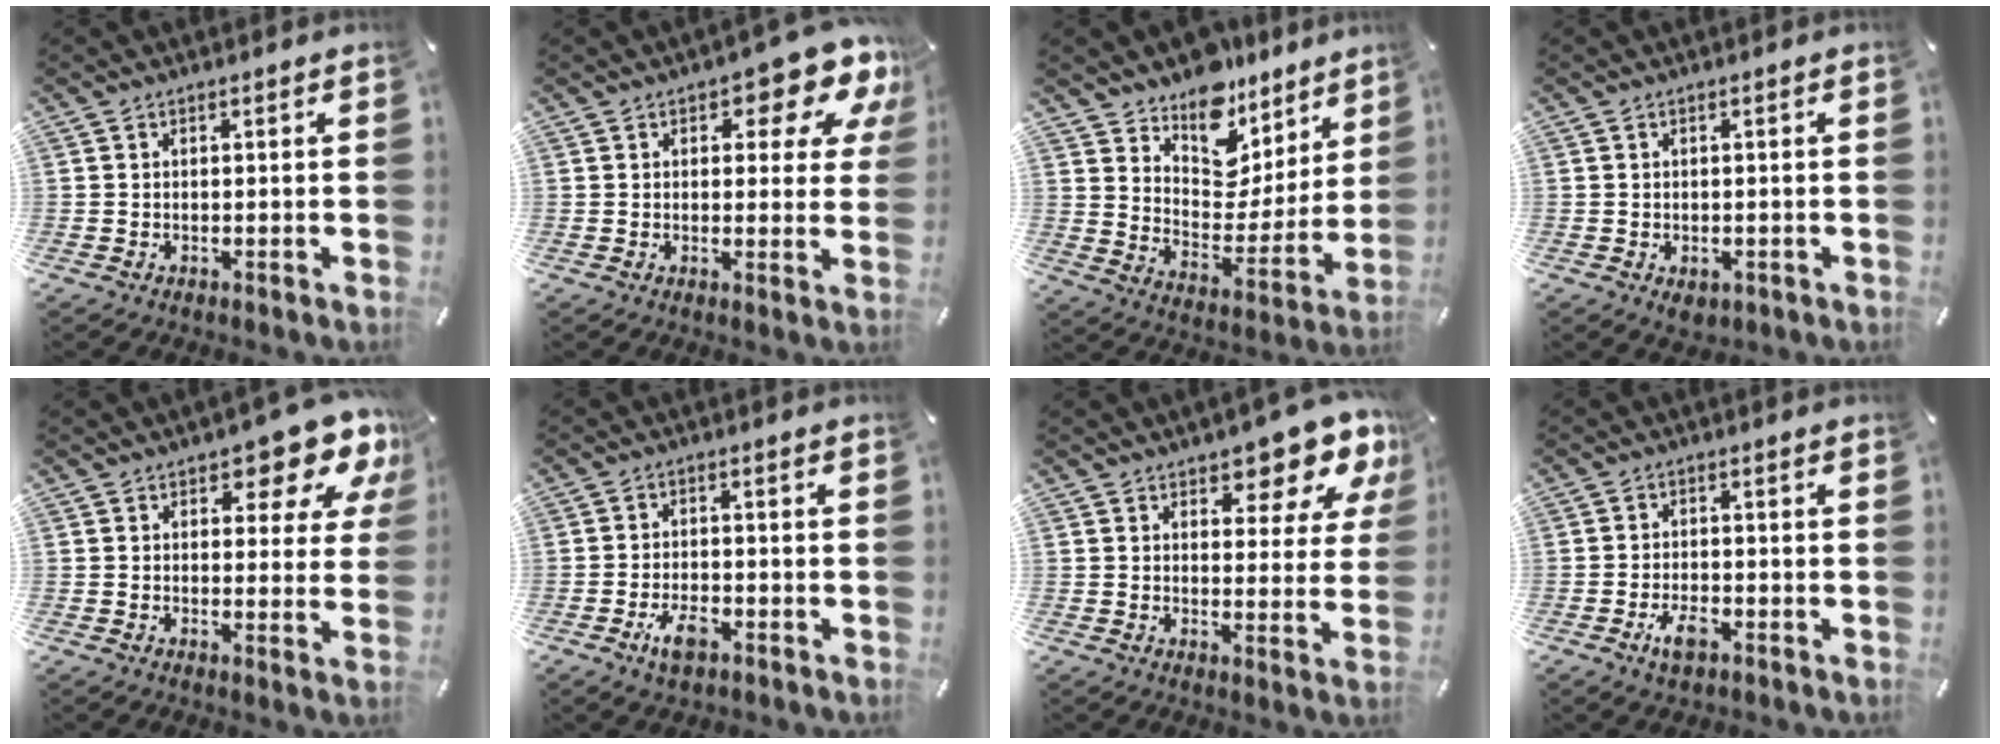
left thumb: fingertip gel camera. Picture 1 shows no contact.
{"total": 9.3, "force": [5.0, 4.3, 6.6], "torque": [-0.072, -0.032, 0.078]}
{"total": 12.6, "force": [10.3, 7.1, 1.6], "torque": [-0.022, -0.113, 0.189]}
{"total": 2.0, "force": [-0.9, 1.5, 0.9], "torque": [-0.013, 0.003, -0.014]}
{"total": 9.1, "force": [5.6, 4.2, 5.7], "torque": [-0.061, -0.040, 0.090]}
{"total": 5.4, "force": [-2.9, 2.7, 3.7], "torque": [-0.075, 0.011, -0.053]}
{"total": 8.8, "force": [6.6, 3.9, 4.3], "torque": [-0.043, -0.059, 0.108]}
{"total": 4.6, "force": [-2.4, 2.2, 3.2], "torque": [-0.069, 0.005, -0.046]}